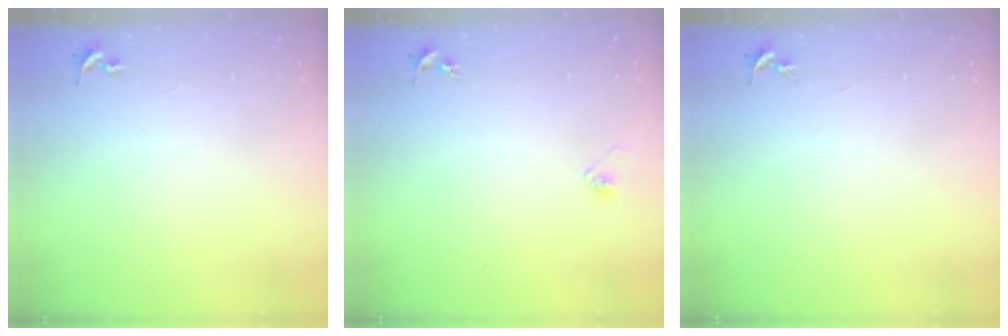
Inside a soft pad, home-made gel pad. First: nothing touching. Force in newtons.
{"total": 4.0, "press": 4.0, "slide": 0.8}
{"total": 0.0}